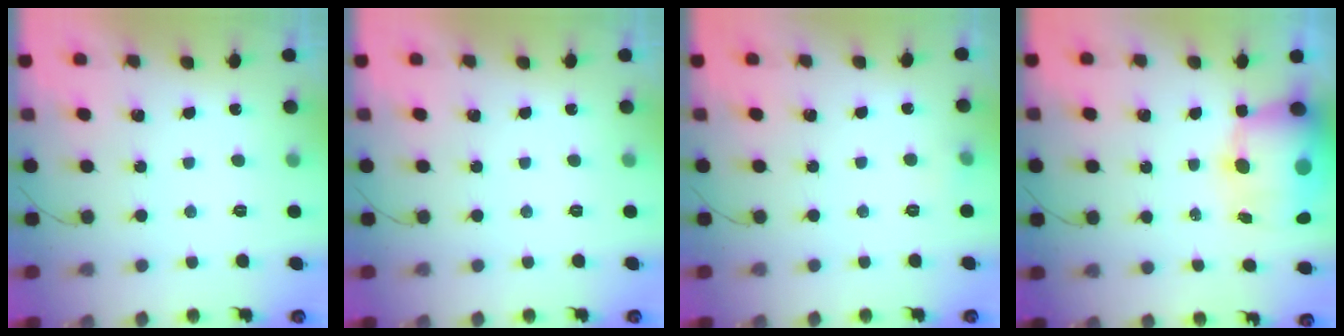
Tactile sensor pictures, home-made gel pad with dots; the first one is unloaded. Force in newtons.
{"total": 0.0}
{"total": 3.1, "press": 2.5, "slide": 1.9}
{"total": 12.3, "press": 11.9, "slide": 3.2}